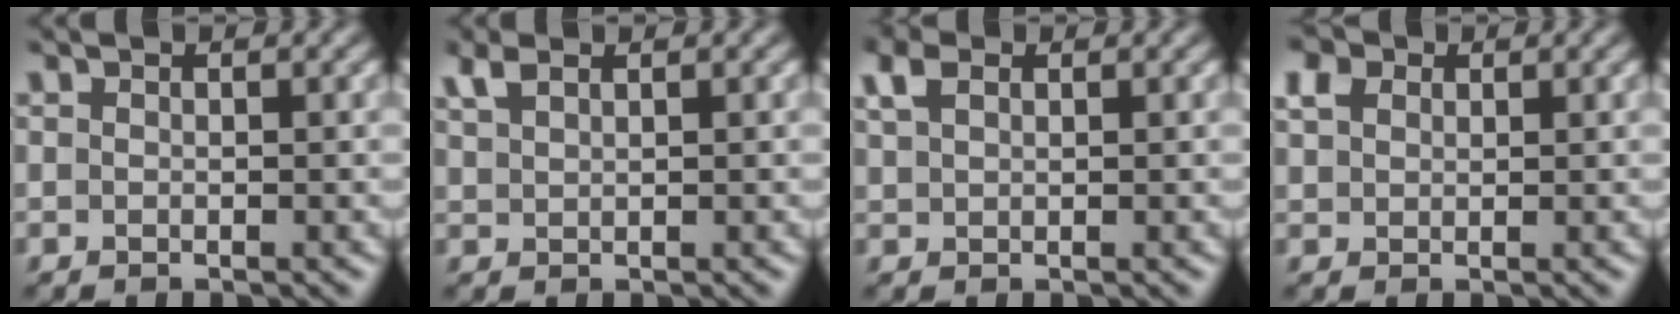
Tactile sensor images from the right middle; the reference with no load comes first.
{"total": 1.7, "force": [1.3, 0.6, 0.9], "torque": [-0.022, 0.001, 0.028]}
{"total": 2.3, "force": [1.3, 1.3, 1.4], "torque": [-0.035, 0.006, 0.027]}
{"total": 2.3, "force": [1.3, 1.7, 0.9], "torque": [-0.027, 0.005, 0.024]}